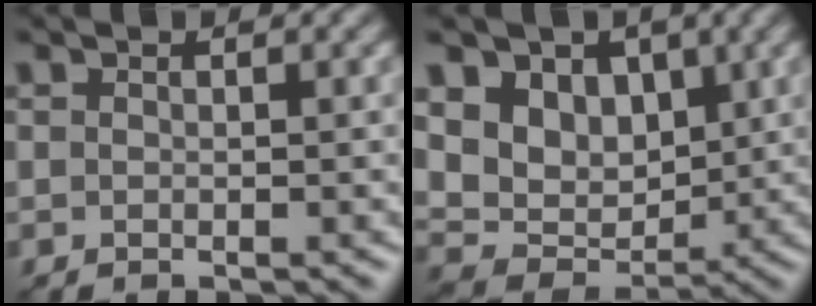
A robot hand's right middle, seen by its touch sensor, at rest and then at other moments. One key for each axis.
{"total": 7.8, "fx": 3.0, "fy": 6.0, "fz": 4.0, "tx": -0.082, "ty": 0.001, "tz": 0.049}